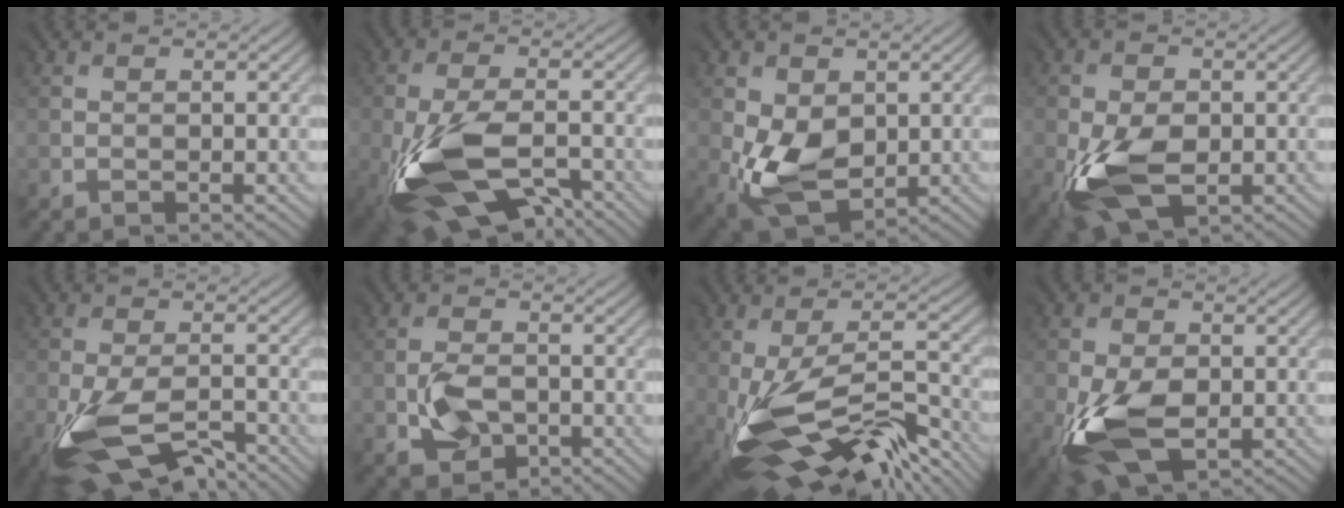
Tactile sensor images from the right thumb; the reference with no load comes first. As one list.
[{"total": 12.9, "force": [-5.7, 6.1, 9.8], "torque": [-0.229, -0.021, -0.112]}, {"total": 8.0, "force": [-0.4, 5.9, 5.5], "torque": [-0.141, -0.009, -0.006]}, {"total": 8.6, "force": [-2.7, 5.3, 6.3], "torque": [-0.152, -0.025, -0.056]}, {"total": 10.1, "force": [-6.4, 4.0, 6.7], "torque": [-0.159, -0.027, -0.128]}, {"total": 3.1, "force": [-1.4, 2.2, 1.7], "torque": [-0.040, -0.002, -0.028]}, {"total": 13.8, "force": [-6.8, 4.8, 11.0], "torque": [-0.221, -0.021, -0.110]}, {"total": 9.4, "force": [-3.1, 5.5, 7.0], "torque": [-0.168, -0.022, -0.063]}]